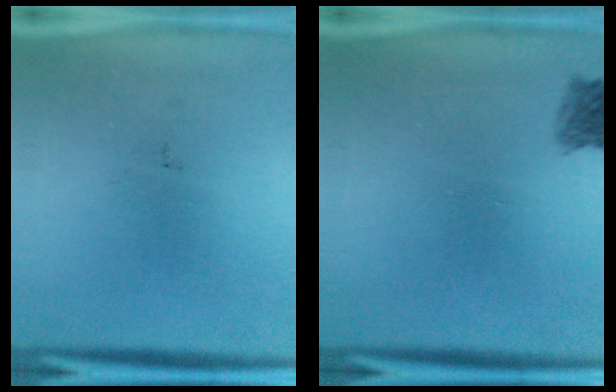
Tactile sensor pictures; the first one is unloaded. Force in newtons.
{"total": 2.6}